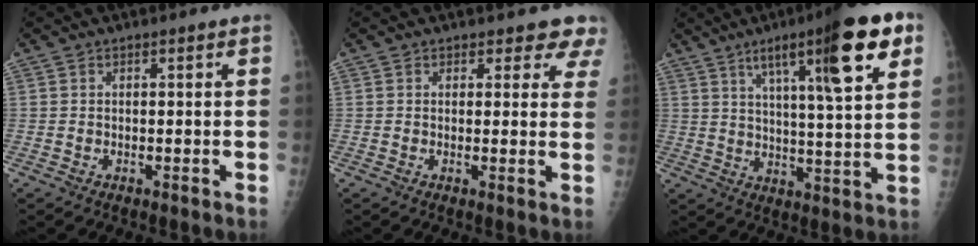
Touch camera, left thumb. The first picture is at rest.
{"total": 4.9, "force": [4.2, 2.4, 0.4], "torque": [0.039, -0.020, 0.027]}
{"total": 18.3, "force": [8.7, 2.9, 15.9], "torque": [-0.224, -0.024, 0.128]}